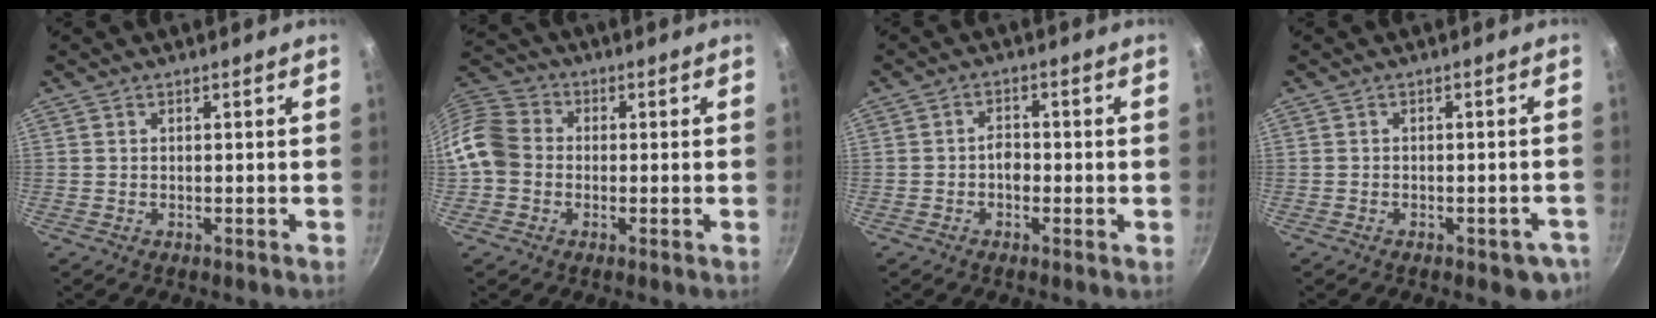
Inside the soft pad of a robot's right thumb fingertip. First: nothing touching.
{"total": 9.4, "force": [-1.4, 7.9, 4.9], "torque": [-0.068, 0.020, -0.051]}
{"total": 2.8, "force": [-0.7, 2.0, 1.9], "torque": [-0.018, 0.011, -0.015]}
{"total": 5.2, "force": [-2.6, 2.7, 3.7], "torque": [-0.020, 0.024, -0.018]}